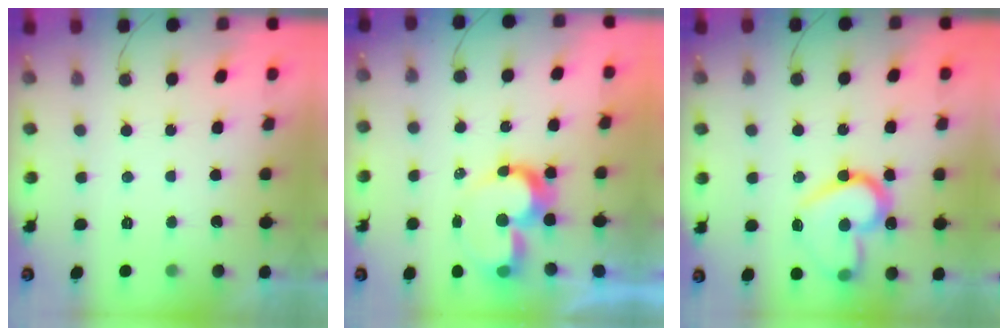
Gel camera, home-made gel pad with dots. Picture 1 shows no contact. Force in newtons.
{"total": 10.6, "press": 10.5, "slide": 1.0}
{"total": 17.9, "press": 17.8, "slide": 2.4}